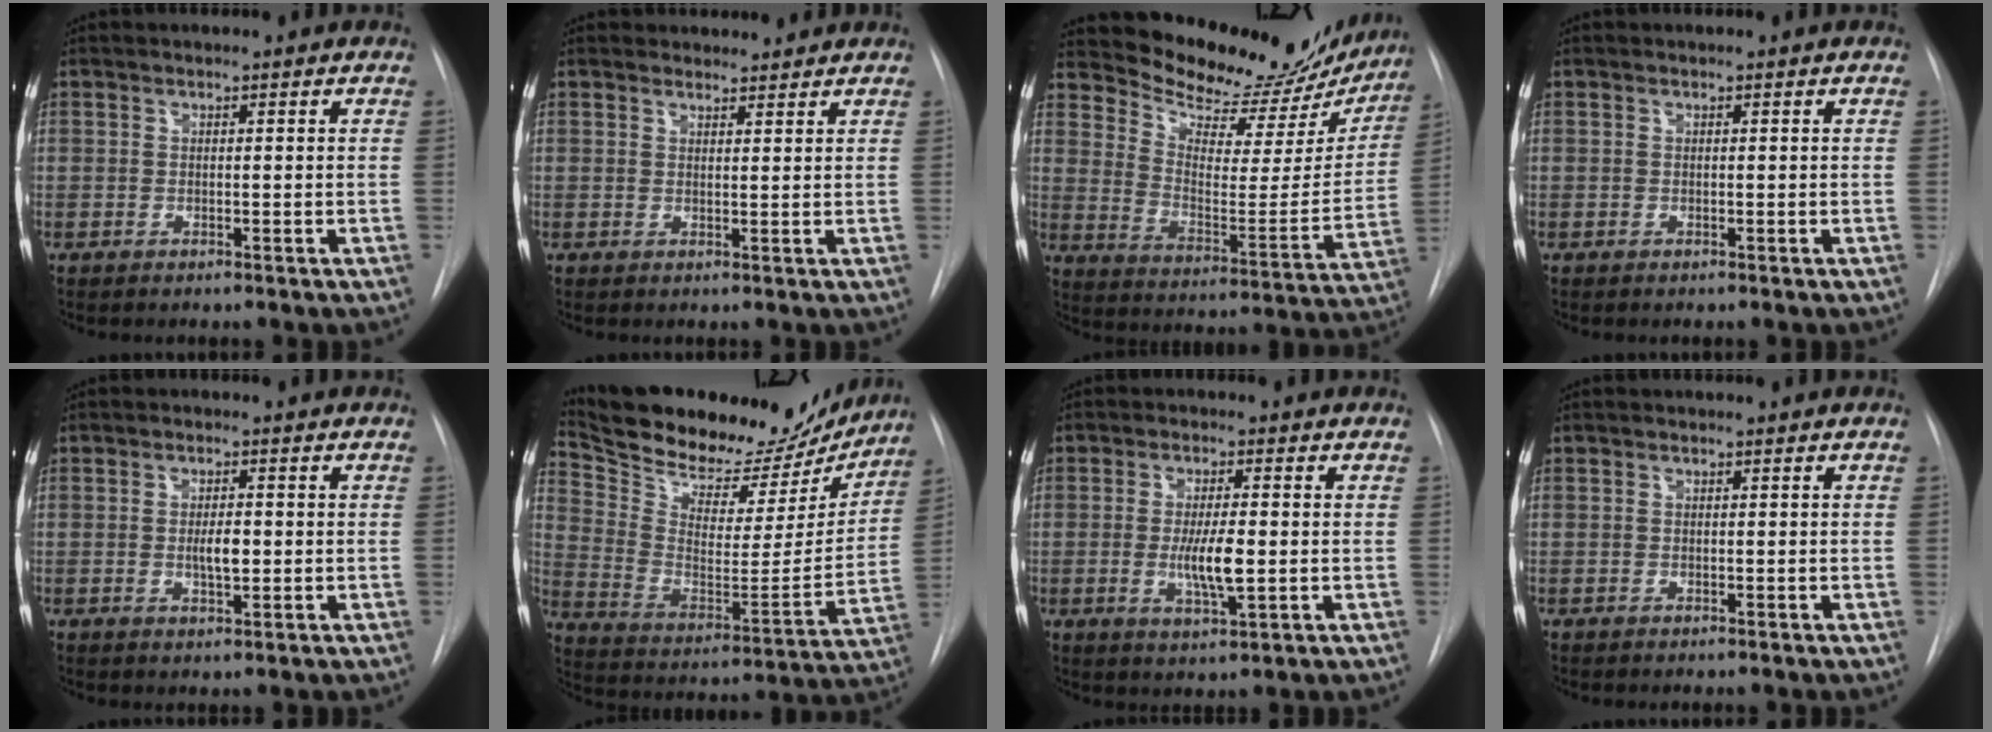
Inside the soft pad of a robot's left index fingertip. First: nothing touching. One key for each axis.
{"total": 2.8, "fx": 2.6, "fy": 0.9, "fz": -0.2, "tx": 0.003, "ty": 0.008, "tz": 0.033}
{"total": 20.1, "fx": 18.5, "fy": 5.8, "fz": 5.4, "tx": -0.070, "ty": -0.048, "tz": 0.239}
{"total": 0.0}
{"total": 2.9, "fx": -0.6, "fy": 0.9, "fz": 2.7, "tx": -0.048, "ty": -0.006, "tz": -0.008}
{"total": 25.6, "fx": 22.8, "fy": 7.8, "fz": 8.5, "tx": -0.149, "ty": -0.029, "tz": 0.326}
{"total": 5.9, "fx": -1.0, "fy": 1.0, "fz": 5.8, "tx": -0.110, "ty": -0.017, "tz": -0.017}
{"total": 0.0}